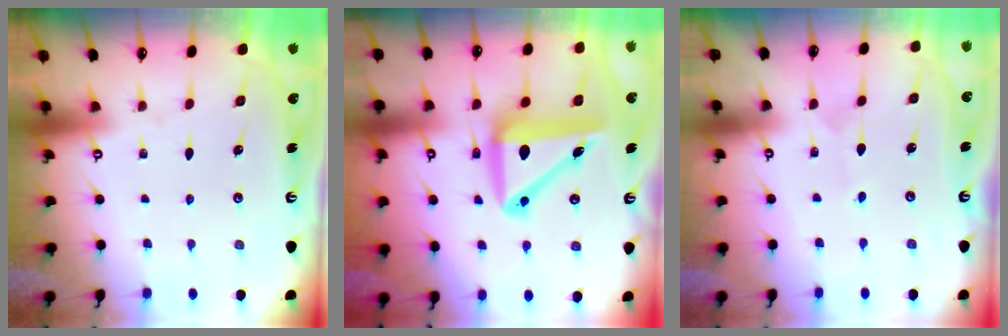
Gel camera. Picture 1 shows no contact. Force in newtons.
{"total": 12.5, "press": 12.3, "slide": 2.4}
{"total": 2.1, "press": 2.1, "slide": 0.1}